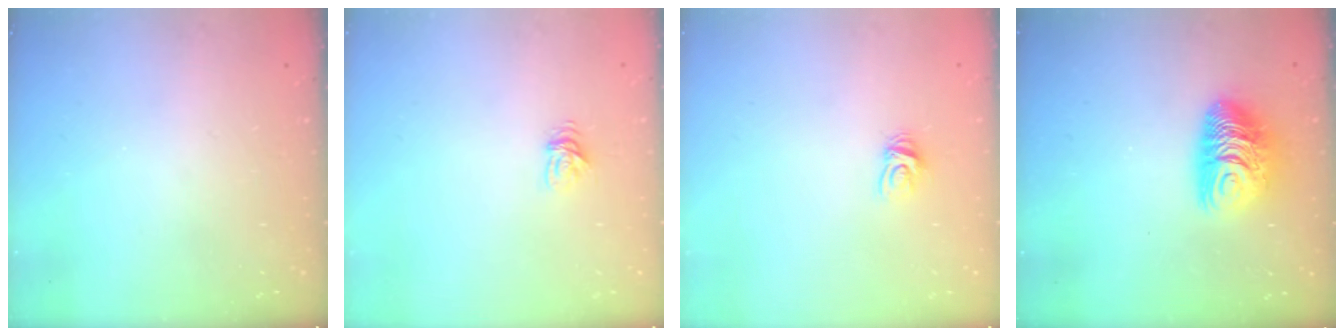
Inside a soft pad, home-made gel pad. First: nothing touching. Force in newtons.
{"total": 4.3, "press": 4.3, "slide": 0.5}
{"total": 4.6, "press": 4.6, "slide": 0.2}
{"total": 10.7, "press": 10.6, "slide": 1.0}